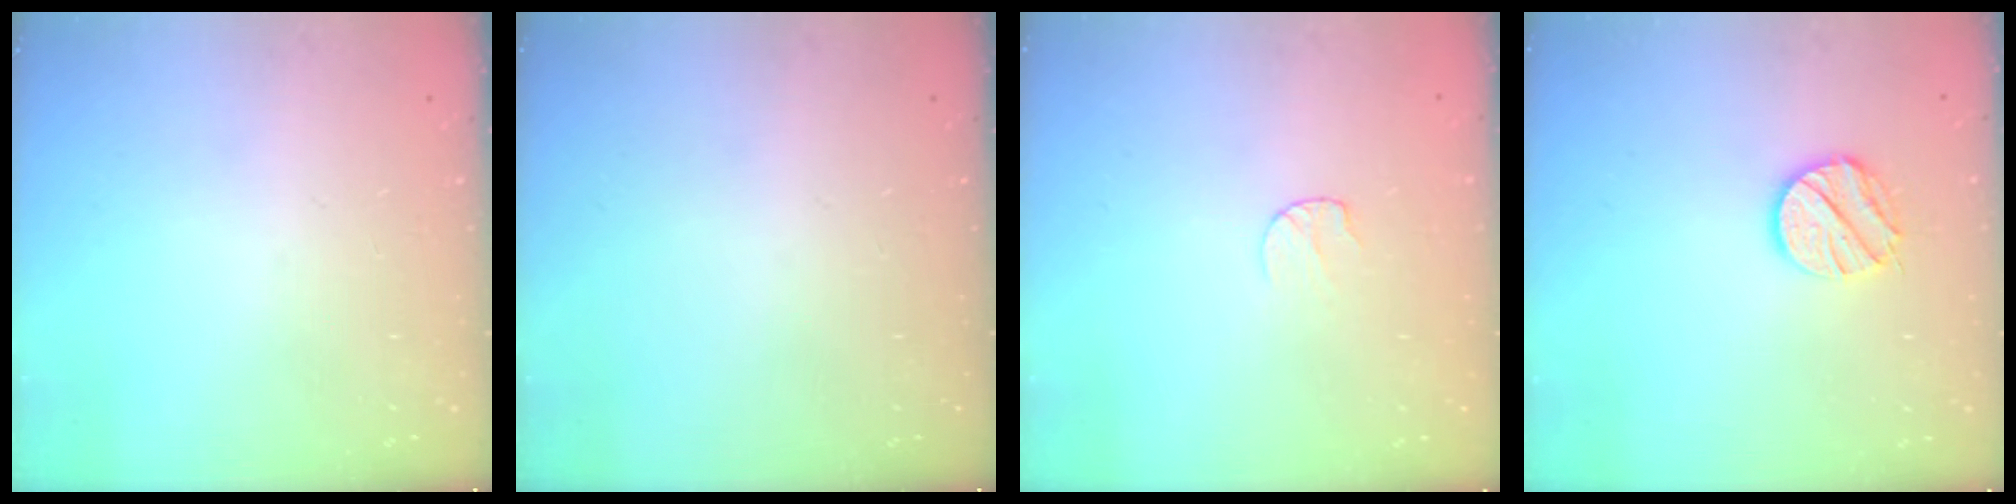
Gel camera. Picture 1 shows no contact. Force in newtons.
{"total": 0.0}
{"total": 5.6, "press": 5.6, "slide": 0.5}
{"total": 11.2, "press": 11.2, "slide": 1.0}